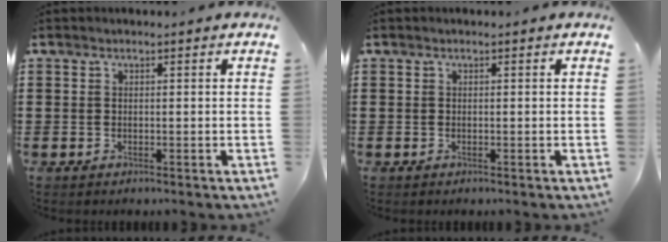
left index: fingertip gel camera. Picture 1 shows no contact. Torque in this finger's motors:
{"motor_torque": [-0.03, -0.03, 0.00, 0.00]}